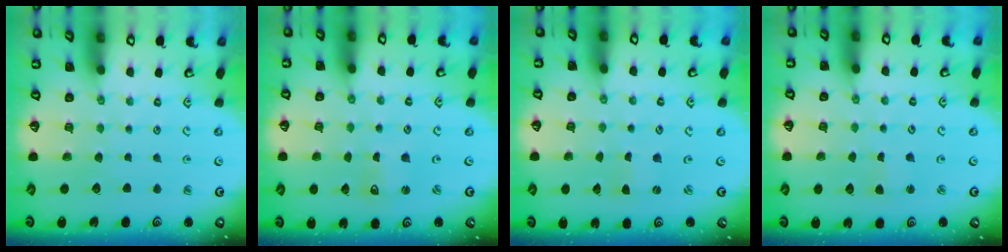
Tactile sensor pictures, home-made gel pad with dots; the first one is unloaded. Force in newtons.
{"total": 1.5, "press": 1.5, "slide": 0.3}
{"total": 0.0}
{"total": 2.1, "press": 2.1, "slide": 0.4}